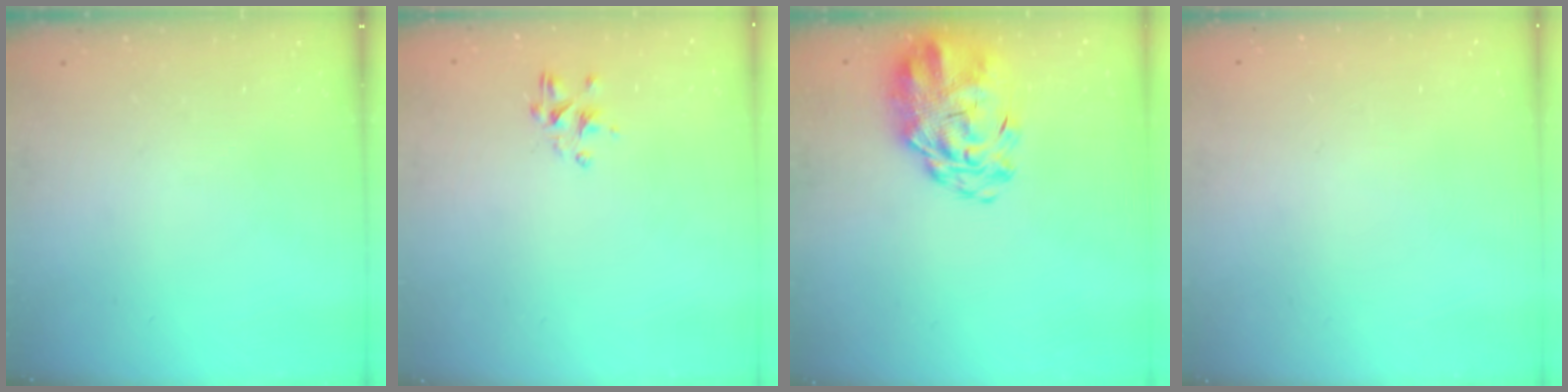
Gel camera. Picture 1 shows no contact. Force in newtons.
{"total": 2.2, "press": 2.0, "slide": 0.9}
{"total": 6.4, "press": 6.0, "slide": 2.5}
{"total": 1.6, "press": 1.6, "slide": 0.2}